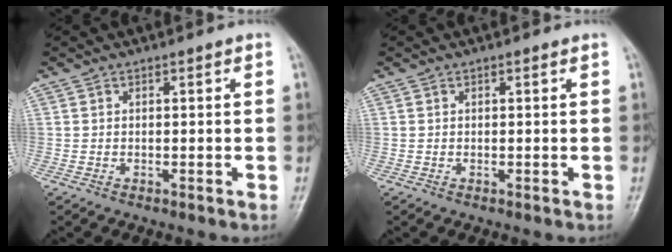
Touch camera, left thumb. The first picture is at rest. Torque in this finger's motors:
{"motor_torque": [-0.09, -0.03, 0.06, -0.05, 0.00]}